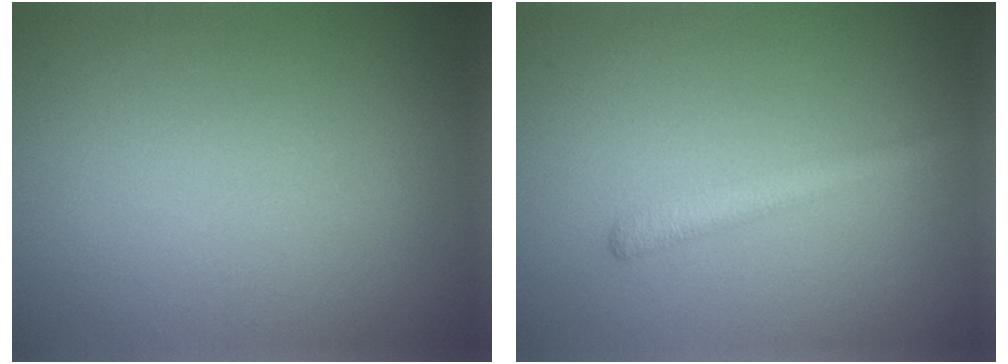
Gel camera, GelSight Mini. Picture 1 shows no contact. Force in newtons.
{"total": 2.0, "press": 2.0, "slide": 0.0}